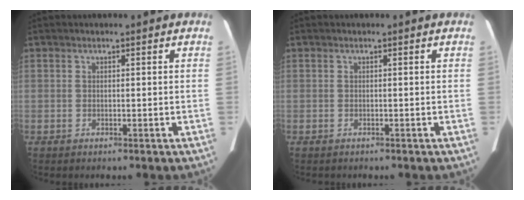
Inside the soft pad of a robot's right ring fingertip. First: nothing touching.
{"total": 0.5, "force": [-0.4, 0.2, 0.2], "torque": [-0.010, 0.000, -0.005]}